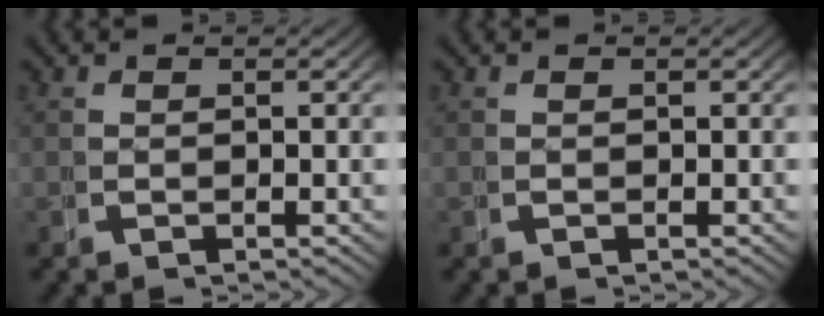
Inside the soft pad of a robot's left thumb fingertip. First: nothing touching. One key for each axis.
{"total": 0.0}